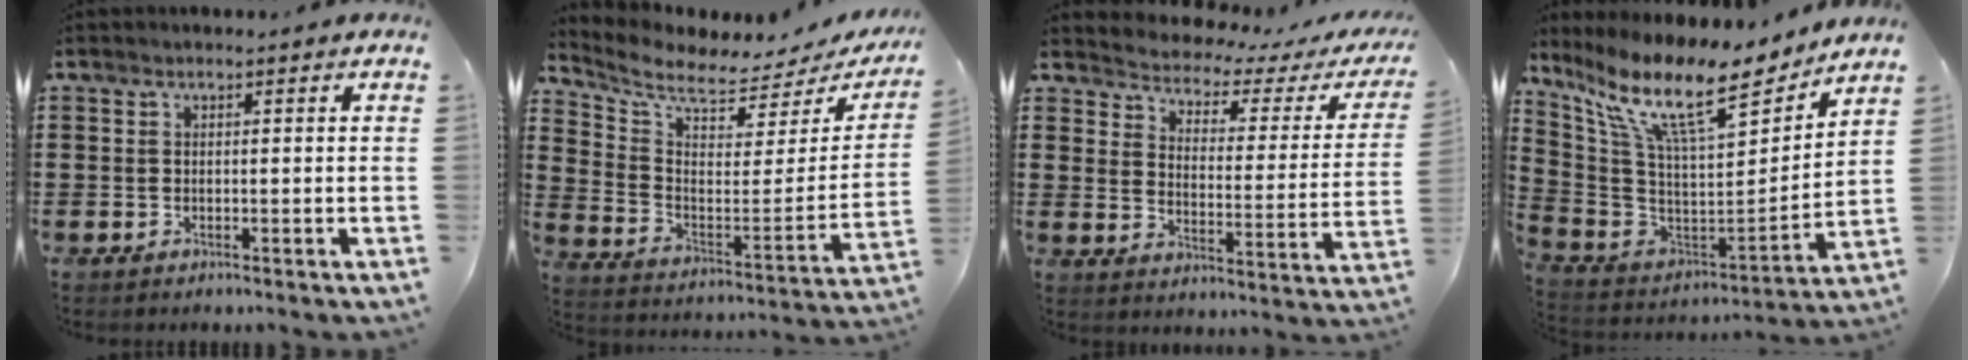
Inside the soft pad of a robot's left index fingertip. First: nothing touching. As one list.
[{"total": 5.4, "force": [4.9, 0.9, 2.2], "torque": [-0.070, -0.052, 0.081]}, {"total": 2.8, "force": [2.6, 1.0, 0.4], "torque": [-0.031, -0.026, 0.036]}, {"total": 14.6, "force": [10.1, 3.0, 10.1], "torque": [-0.224, -0.054, 0.171]}]